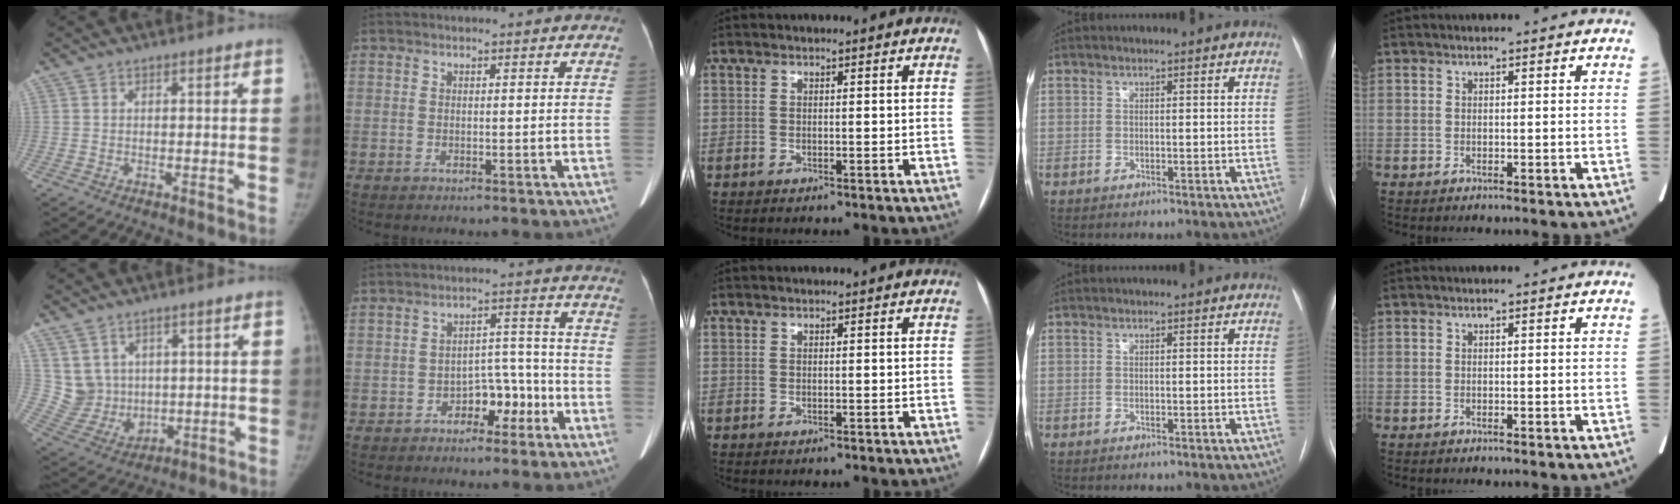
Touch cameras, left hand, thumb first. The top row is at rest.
{"thumb": {"total": 7.3, "force": [3.1, 6.1, 2.3], "torque": [-0.020, -0.029, 0.083]}, "index": {"total": 5.1, "force": [-3.0, 2.7, 3.0], "torque": [-0.037, 0.023, -0.046]}}